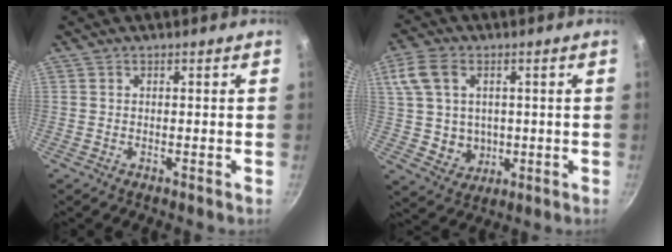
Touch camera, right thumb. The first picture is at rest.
{"total": 10.5, "force": [2.0, 8.4, 6.0], "torque": [-0.097, -0.007, 0.045]}